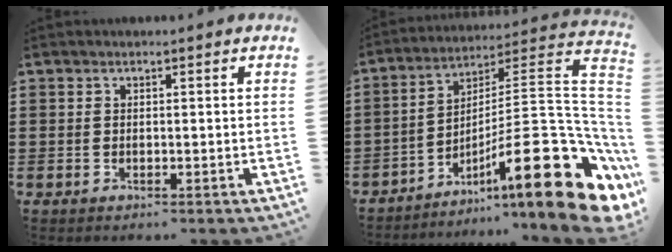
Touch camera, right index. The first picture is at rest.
{"total": 19.8, "force": [-7.7, 4.5, 17.7], "torque": [-0.262, 0.000, -0.123]}